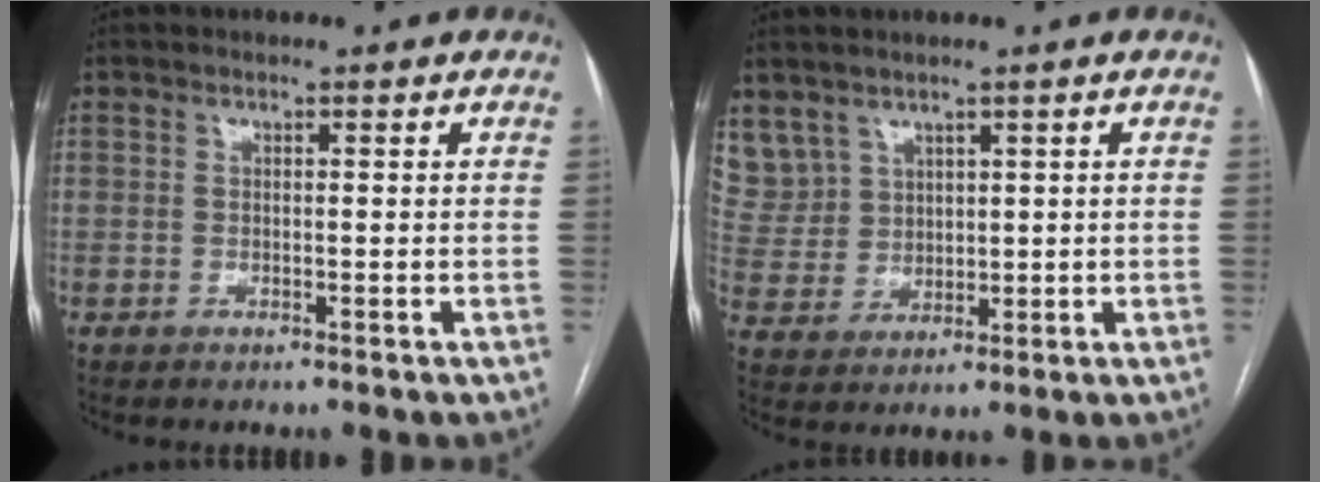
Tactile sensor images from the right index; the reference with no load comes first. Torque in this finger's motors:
{"motor_torque": [-0.08, 0.31, 0.04, 0.03]}